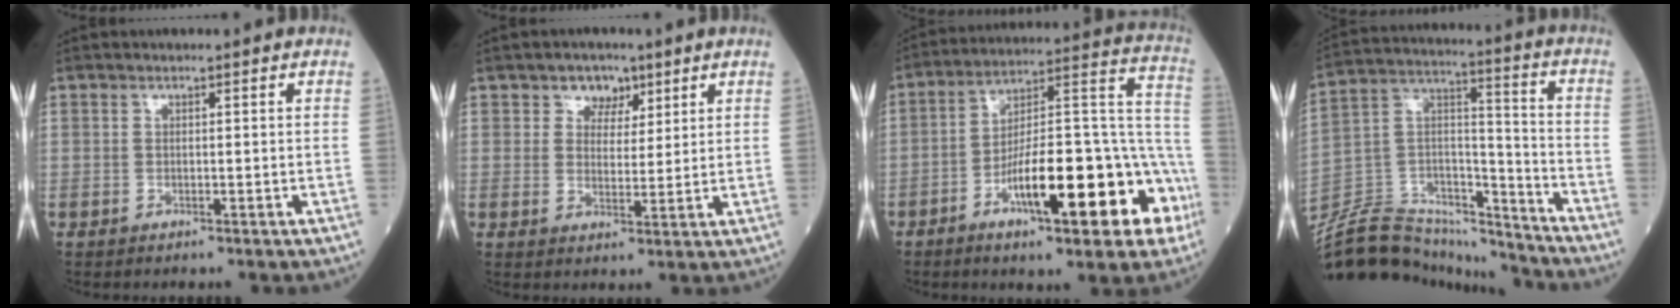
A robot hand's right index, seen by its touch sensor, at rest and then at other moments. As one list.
[{"total": 4.2, "force": [2.5, 3.0, 1.5], "torque": [-0.019, 0.005, 0.040]}, {"total": 21.4, "force": [-8.7, 5.0, 18.9], "torque": [-0.239, 0.028, -0.125]}, {"total": 22.3, "force": [-21.0, 5.1, 5.6], "torque": [-0.130, 0.039, -0.348]}]